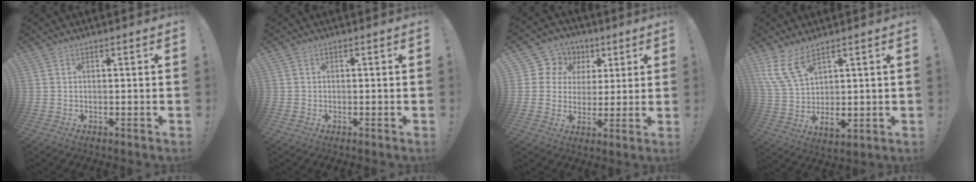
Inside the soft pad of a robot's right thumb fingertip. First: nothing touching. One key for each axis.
{"total": 0.6, "fx": -0.2, "fy": 0.6, "fz": 0.1, "tx": -0.003, "ty": 0.002, "tz": -0.004}
{"total": 9.5, "fx": 3.4, "fy": 8.6, "fz": 2.4, "tx": -0.033, "ty": -0.020, "tz": 0.070}
{"total": 10.6, "fx": 5.1, "fy": 4.8, "fz": 8.0, "tx": -0.165, "ty": -0.034, "tz": 0.100}